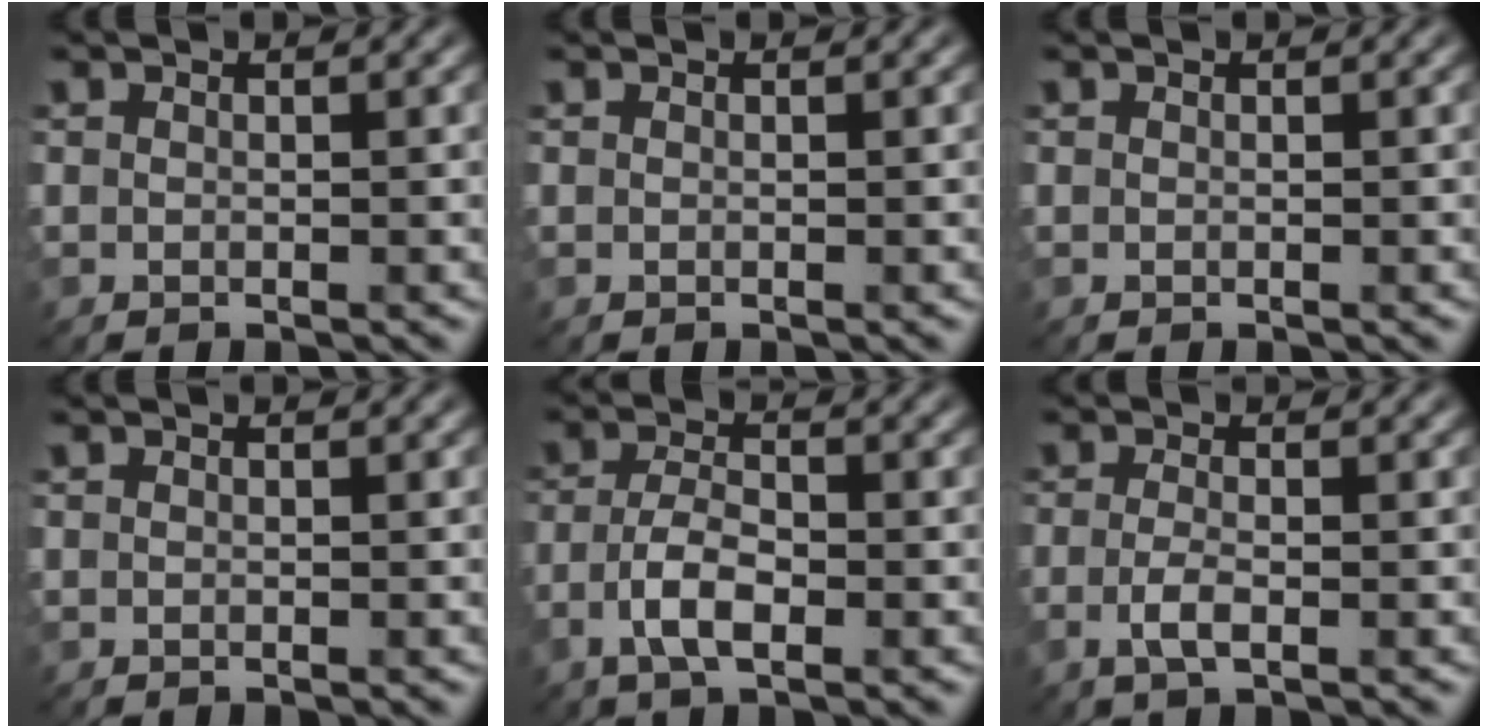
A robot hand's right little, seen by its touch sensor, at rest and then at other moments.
{"total": 0.0}
{"total": 0.0}
{"total": 0.0}
{"total": 3.6, "force": [-1.6, 1.3, 3.0], "torque": [-0.061, 0.006, -0.036]}
{"total": 2.0, "force": [-0.7, 0.6, 1.8], "torque": [-0.041, 0.001, -0.018]}